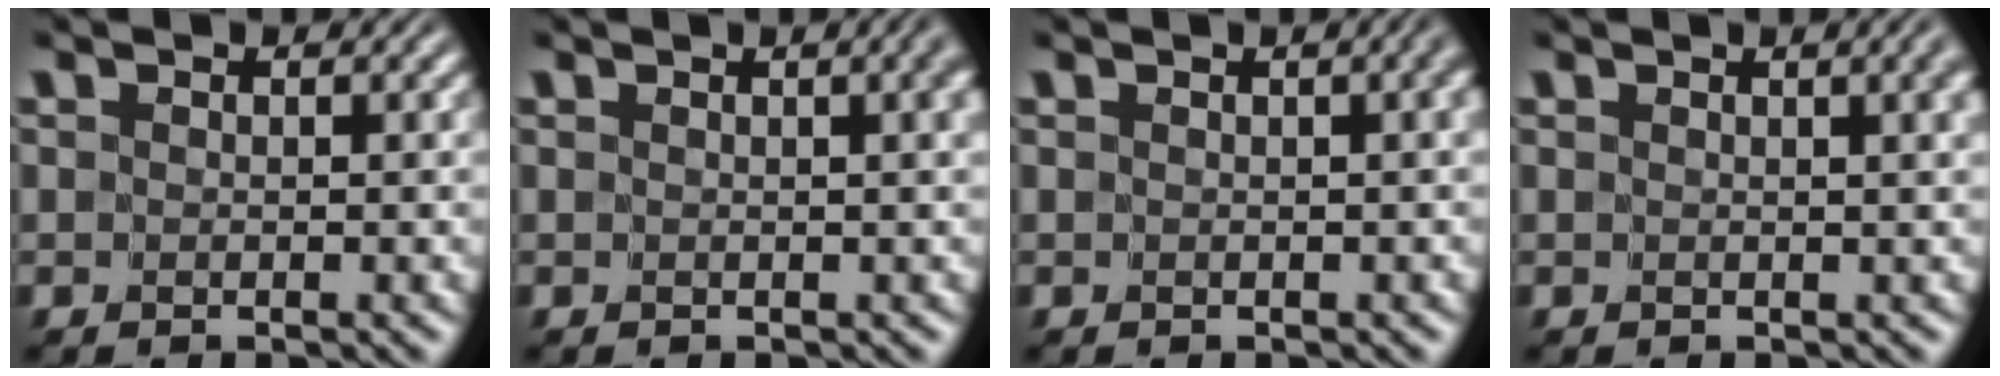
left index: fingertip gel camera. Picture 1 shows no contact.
{"total": 2.6, "force": [0.9, 0.8, 2.3], "torque": [-0.015, 0.006, 0.005]}
{"total": 1.9, "force": [0.6, 0.5, 1.7], "torque": [-0.011, 0.005, 0.004]}
{"total": 3.1, "force": [1.3, 1.0, 2.6], "torque": [-0.015, 0.007, 0.005]}